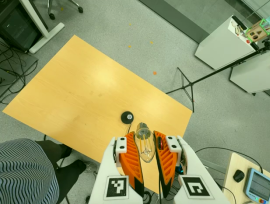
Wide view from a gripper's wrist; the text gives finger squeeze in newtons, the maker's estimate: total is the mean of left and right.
{"total": 21.9, "left": 27.1, "right": 16.8}